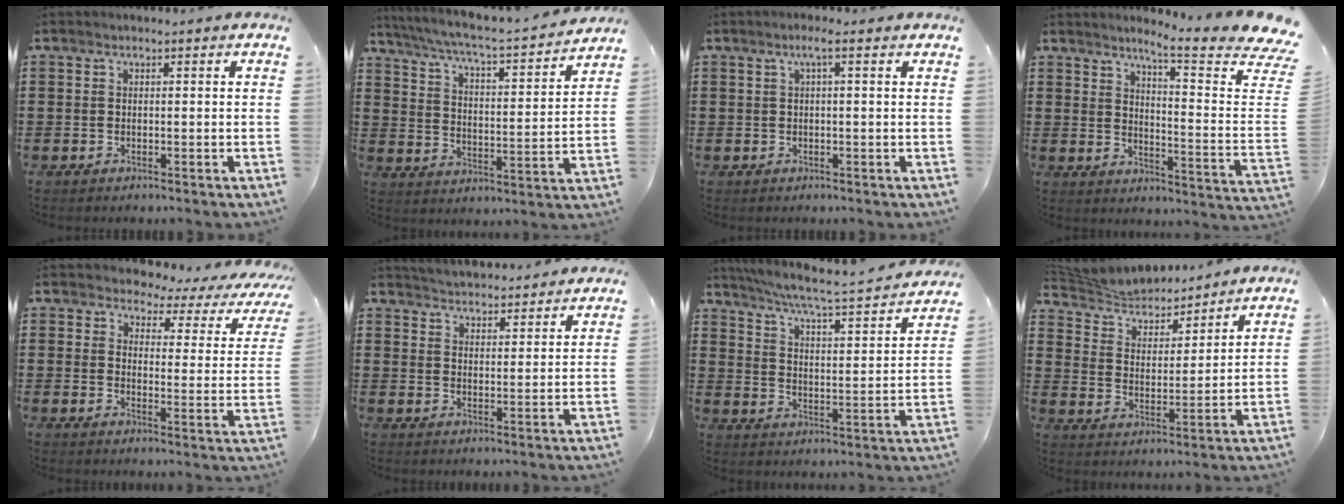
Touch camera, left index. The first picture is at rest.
{"total": 3.9, "force": [3.5, -0.3, 1.6], "torque": [-0.054, -0.039, 0.048]}
{"total": 1.8, "force": [0.6, 0.0, 1.7], "torque": [-0.033, 0.002, 0.009]}
{"total": 6.3, "force": [5.0, -0.8, 3.7], "torque": [-0.071, -0.054, 0.072]}
{"total": 3.1, "force": [2.3, 1.7, 1.2], "torque": [-0.041, -0.011, 0.031]}
{"total": 4.1, "force": [4.1, -0.2, -0.2], "torque": [-0.011, -0.024, 0.073]}
{"total": 4.8, "force": [4.1, -0.4, 2.4], "torque": [-0.067, -0.038, 0.058]}
{"total": 5.3, "force": [5.1, 1.1, 0.7], "torque": [-0.045, -0.033, 0.086]}